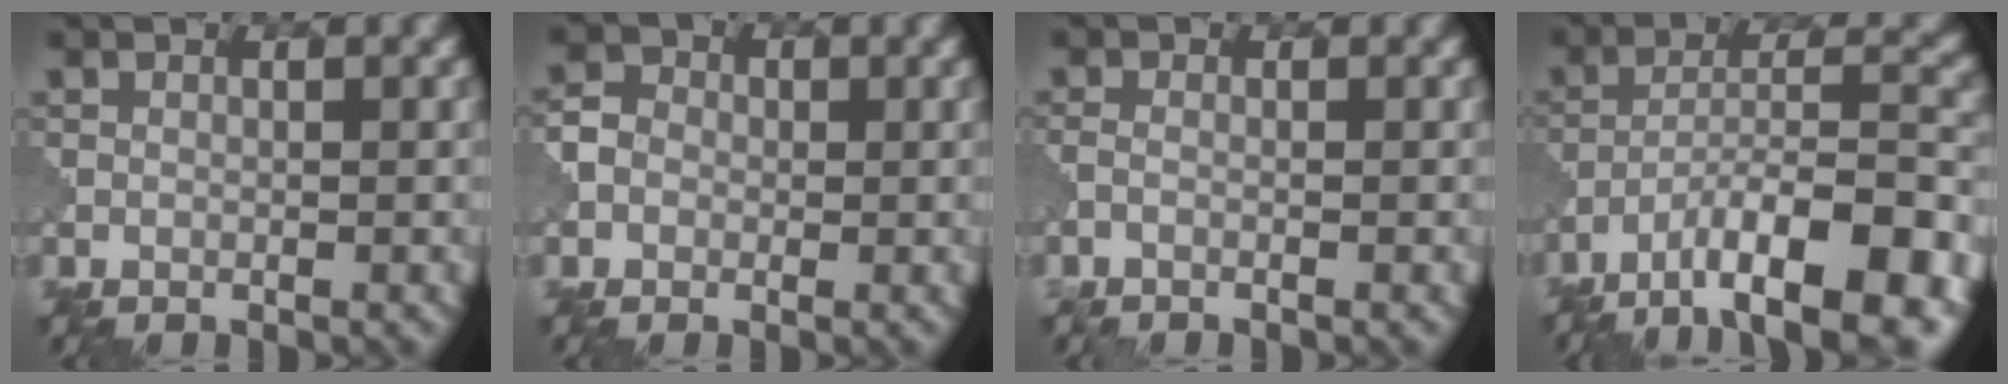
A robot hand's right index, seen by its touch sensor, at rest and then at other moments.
{"total": 1.7, "force": [-0.5, 1.6, 0.0], "torque": [-0.010, -0.001, -0.009]}
{"total": 1.3, "force": [-0.4, 0.8, 0.9], "torque": [-0.001, 0.001, -0.027]}
{"total": 11.3, "force": [-7.7, 2.5, 7.8], "torque": [-0.125, 0.014, -0.125]}